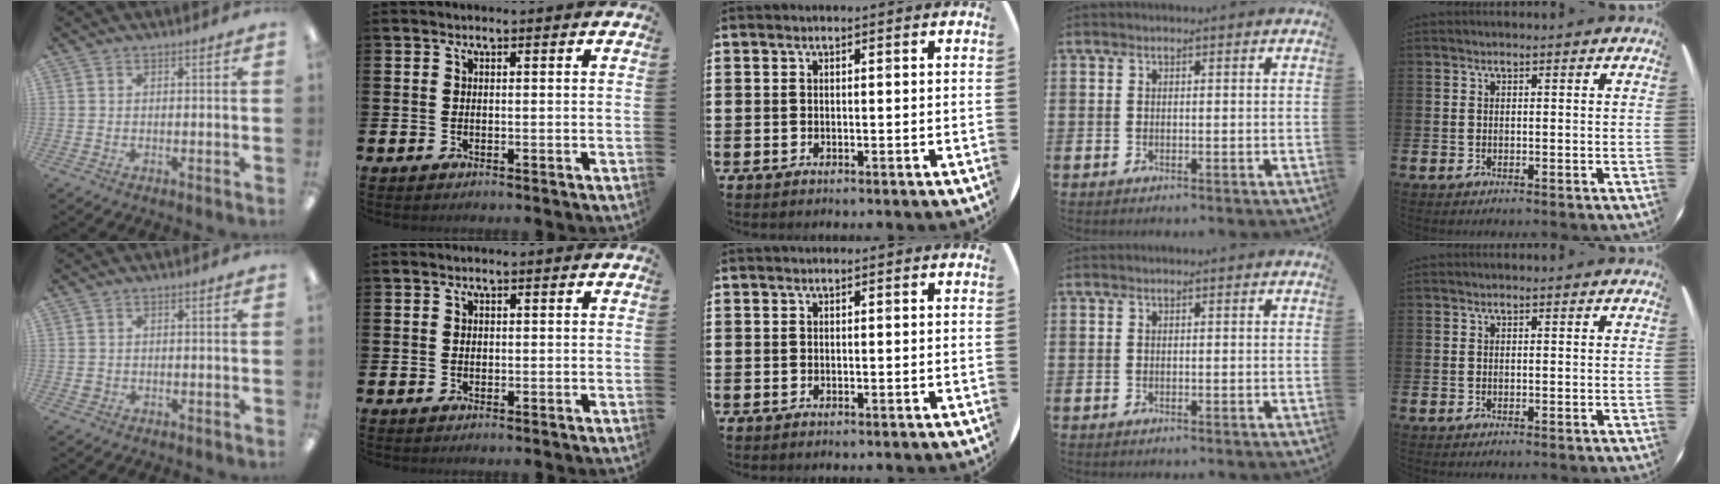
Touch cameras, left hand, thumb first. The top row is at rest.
{"thumb": {"total": 1.0, "force": [0.2, 0.9, 0.5], "torque": [-0.010, 0.007, 0.001]}, "index": {"total": 0.6, "force": [0.1, 0.5, 0.3], "torque": [-0.006, 0.004, 0.001]}}